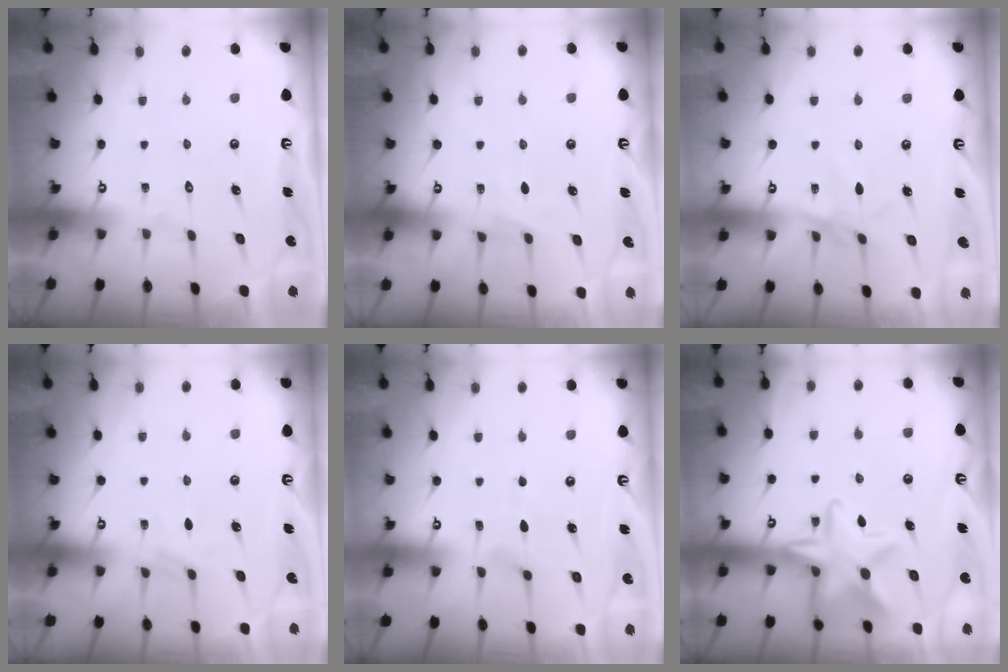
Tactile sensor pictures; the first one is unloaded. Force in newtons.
{"total": 6.3, "press": 6.3, "slide": 0.5}
{"total": 2.6, "press": 2.6, "slide": 0.1}
{"total": 3.0, "press": 3.0, "slide": 0.5}
{"total": 3.0, "press": 2.5, "slide": 1.6}
{"total": 14.9, "press": 14.9, "slide": 0.9}